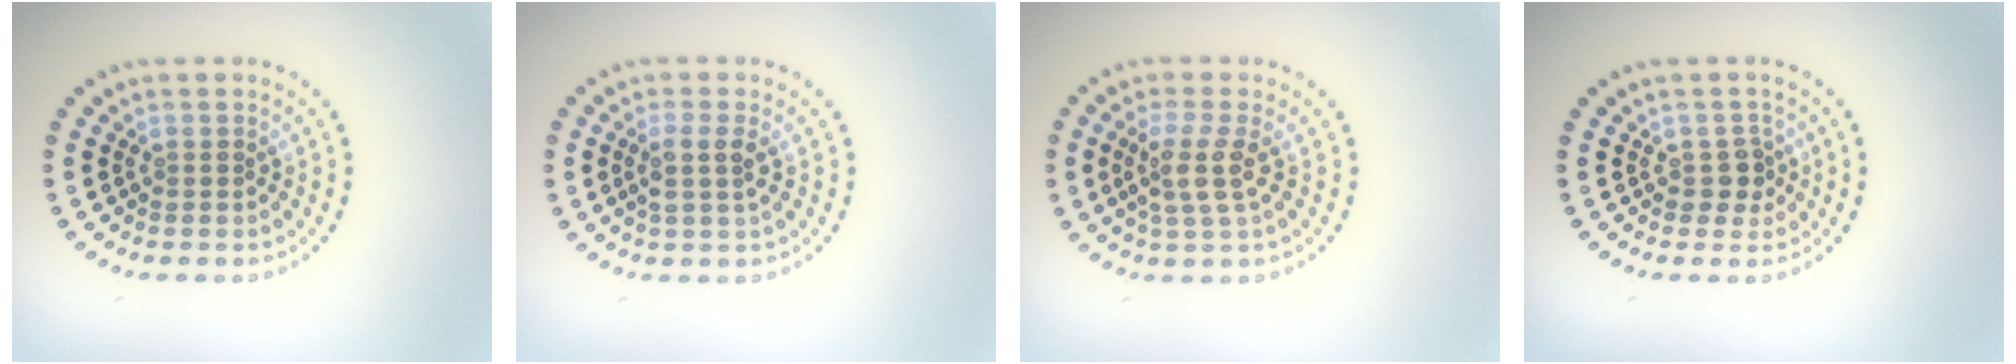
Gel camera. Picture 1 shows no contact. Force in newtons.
{"total": 2.0, "press": 1.8, "slide": 1.0}
{"total": 2.9, "press": 2.4, "slide": 1.7}
{"total": 1.7, "press": 1.5, "slide": 0.9}